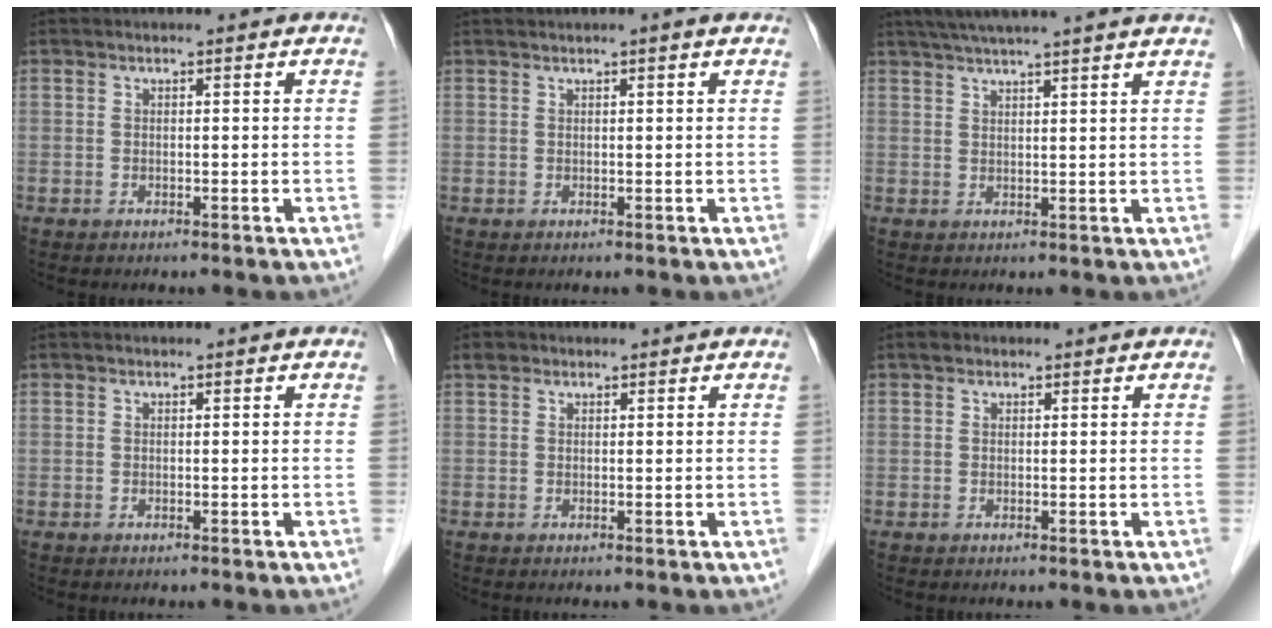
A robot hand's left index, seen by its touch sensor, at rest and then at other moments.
{"total": 1.4, "force": [1.0, -0.1, 1.0], "torque": [-0.017, 0.010, 0.019]}
{"total": 10.8, "force": [9.1, -1.2, 5.7], "torque": [-0.091, 0.031, 0.117]}
{"total": 0.0}
{"total": 1.1, "force": [0.7, 0.8, 0.2], "torque": [-0.007, 0.013, 0.017]}
{"total": 0.8, "force": [0.5, 0.6, 0.2], "torque": [-0.006, 0.009, 0.010]}